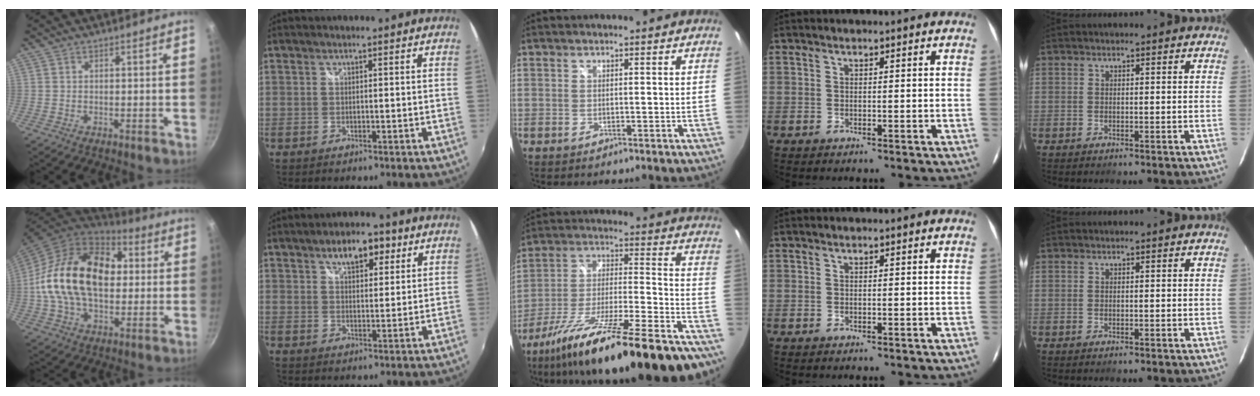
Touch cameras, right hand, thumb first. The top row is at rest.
{"thumb": {"total": 24.2, "force": [2.0, 16.0, 18.1], "torque": [-0.296, 0.032, 0.022]}, "index": {"total": 7.2, "force": [4.1, 3.5, 4.7], "torque": [-0.075, 0.020, 0.064]}, "middle": {"total": 29.9, "force": [-21.6, 5.5, 19.9], "torque": [-0.328, -0.061, -0.329]}}